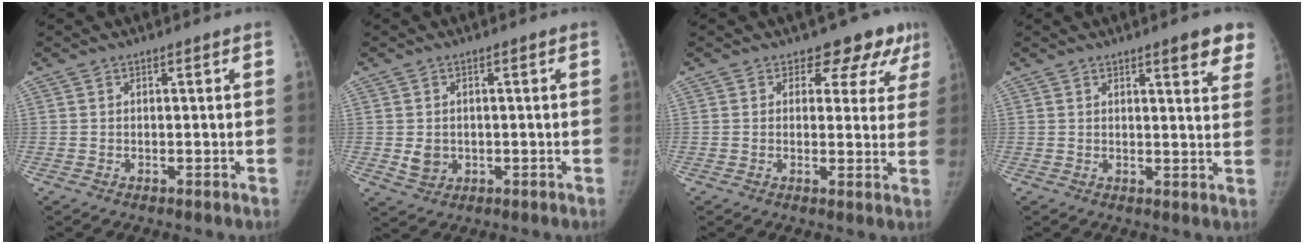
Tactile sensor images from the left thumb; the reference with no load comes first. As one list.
[{"total": 3.4, "force": [-0.3, 3.0, 1.6], "torque": [-0.016, -0.001, 0.006]}, {"total": 8.0, "force": [5.7, 5.1, 2.4], "torque": [0.020, -0.021, 0.048]}, {"total": 6.9, "force": [4.7, 1.7, 4.8], "torque": [-0.036, -0.021, 0.053]}]